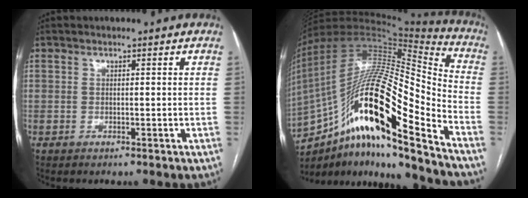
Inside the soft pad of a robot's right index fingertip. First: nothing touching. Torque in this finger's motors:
{"motor_torque": [1.22, -0.92, 0.69, 0.21]}